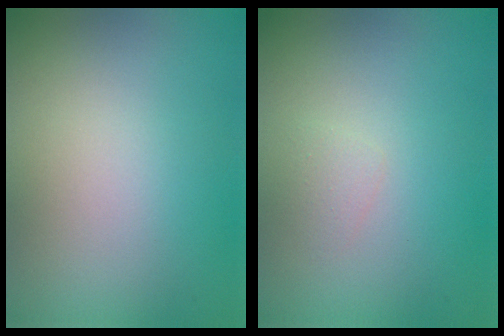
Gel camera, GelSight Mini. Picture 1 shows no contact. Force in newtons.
{"total": 0.7, "press": 0.7, "slide": 0.0}